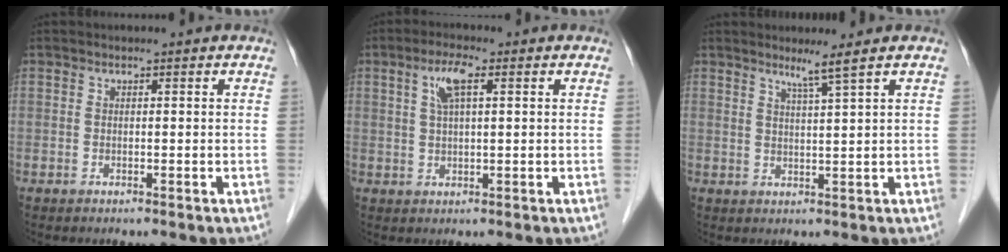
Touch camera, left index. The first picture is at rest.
{"total": 4.4, "force": [1.7, 1.1, 3.9], "torque": [-0.082, 0.011, 0.035]}
{"total": 2.8, "force": [2.0, -1.2, 1.5], "torque": [-0.037, -0.011, 0.043]}